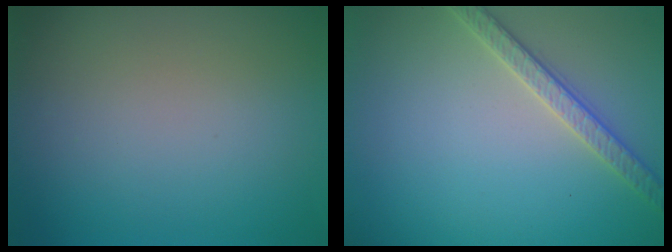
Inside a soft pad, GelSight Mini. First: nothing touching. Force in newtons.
{"total": 2.7, "press": 2.7, "slide": 0.1}